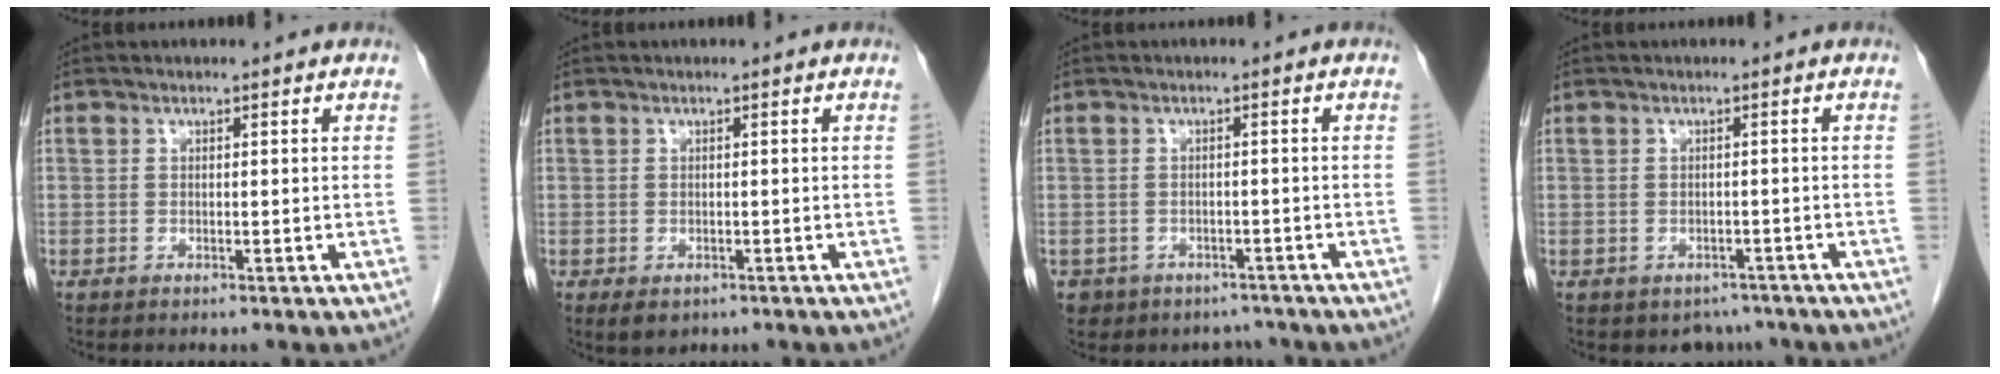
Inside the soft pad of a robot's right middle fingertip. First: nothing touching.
{"total": 2.4, "force": [-1.5, 1.2, 1.5], "torque": [-0.025, -0.004, -0.017]}
{"total": 6.5, "force": [-4.7, 4.4, 0.7], "torque": [-0.006, 0.016, -0.057]}
{"total": 3.3, "force": [-2.6, 2.1, 0.4], "torque": [0.001, 0.005, -0.031]}